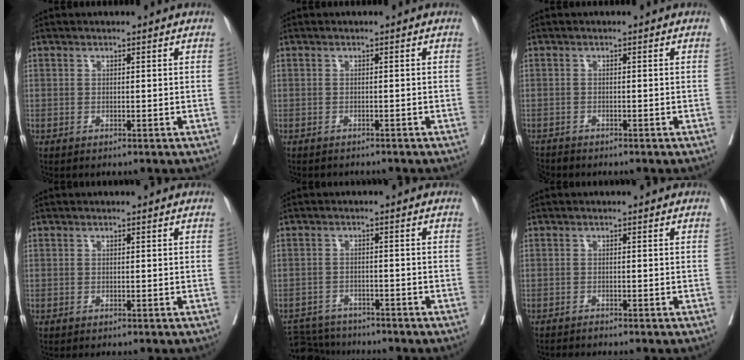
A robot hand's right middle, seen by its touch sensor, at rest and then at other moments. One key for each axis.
{"total": 2.7, "fx": -2.6, "fy": 0.8, "fz": 0.5, "tx": -0.007, "ty": -0.003, "tz": -0.033}
{"total": 2.4, "fx": -2.3, "fy": 0.7, "fz": -0.1, "tx": 0.000, "ty": -0.008, "tz": -0.043}
{"total": 0.0}
{"total": 6.2, "fx": -6.0, "fy": 1.3, "fz": -0.1, "tx": 0.002, "ty": -0.001, "tz": -0.102}
{"total": 0.7, "fx": -0.7, "fy": 0.0, "fz": 0.0, "tx": -0.003, "ty": -0.003, "tz": -0.014}